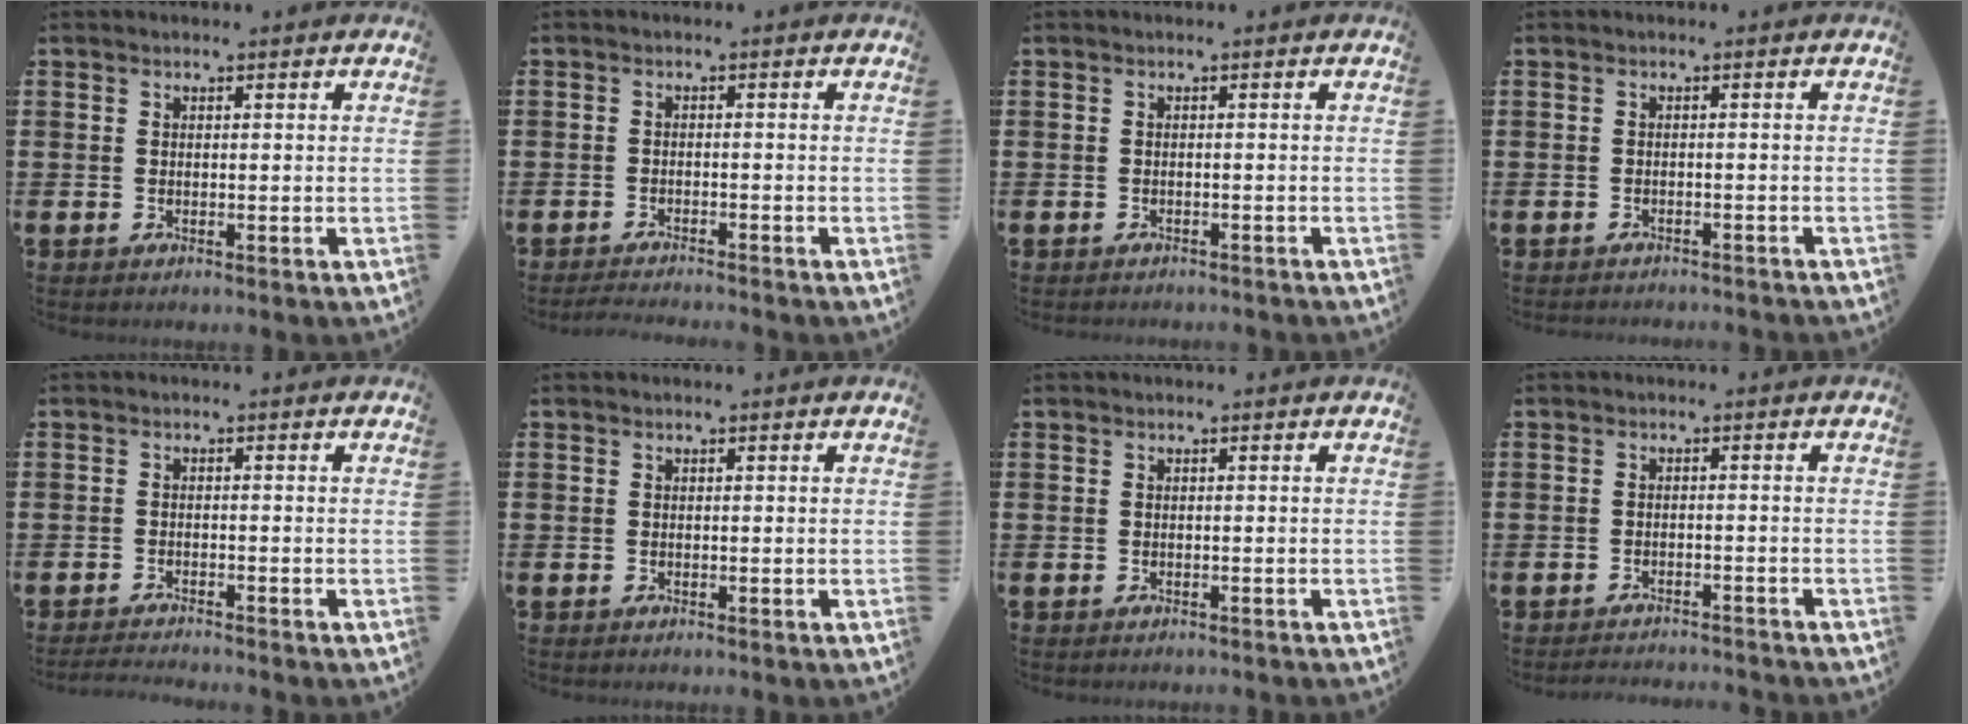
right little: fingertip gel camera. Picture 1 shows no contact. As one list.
[{"total": 1.0, "force": [-0.9, -0.1, 0.4], "torque": [-0.006, -0.002, -0.017]}, {"total": 0.6, "force": [-0.5, 0.0, -0.2], "torque": [-0.004, 0.001, -0.008]}, {"total": 0.9, "force": [-0.9, -0.1, -0.2], "torque": [-0.003, -0.001, -0.015]}, {"total": 1.4, "force": [-1.4, -0.1, 0.3], "torque": [-0.005, 0.002, -0.028]}, {"total": 0.0}, {"total": 0.0}, {"total": 1.0, "force": [-1.0, -0.1, 0.1], "torque": [-0.003, 0.000, -0.020]}]